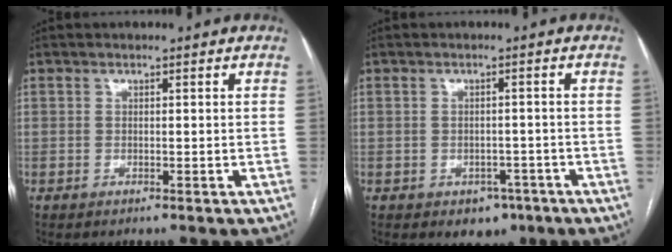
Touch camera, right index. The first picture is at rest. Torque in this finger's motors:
{"motor_torque": [-0.03, -0.02, 0.05, 0.01]}